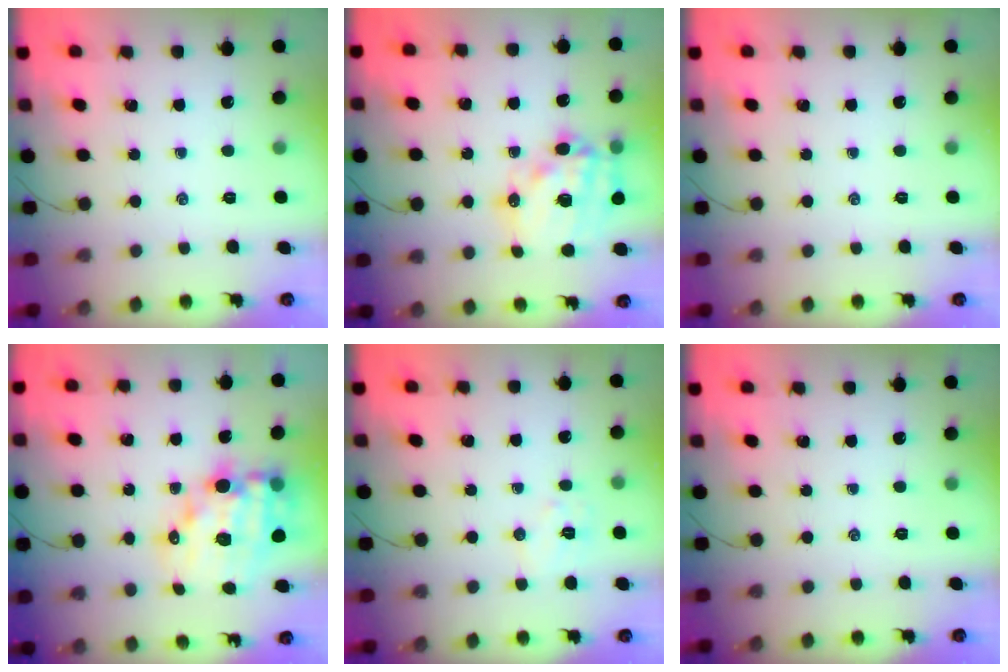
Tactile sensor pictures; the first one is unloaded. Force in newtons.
{"total": 18.3, "press": 17.8, "slide": 4.1}
{"total": 0.0}
{"total": 15.9, "press": 15.4, "slide": 3.8}
{"total": 6.0, "press": 6.0, "slide": 0.7}
{"total": 0.0}